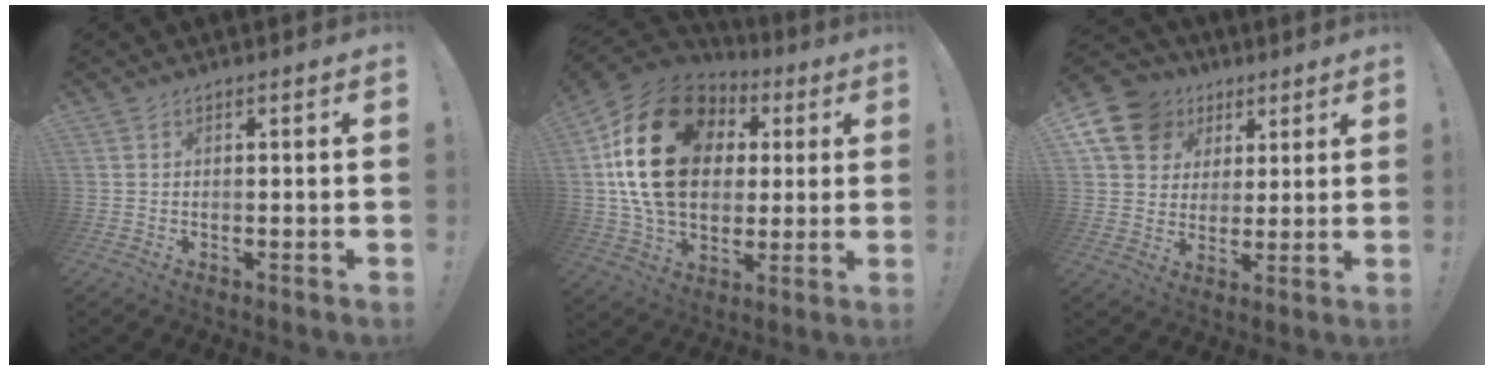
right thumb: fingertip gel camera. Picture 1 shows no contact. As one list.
[{"total": 26.3, "force": [5.6, 19.0, 17.3], "torque": [-0.299, -0.001, 0.120]}, {"total": 14.3, "force": [6.4, 11.5, 5.7], "torque": [-0.094, -0.029, 0.130]}]